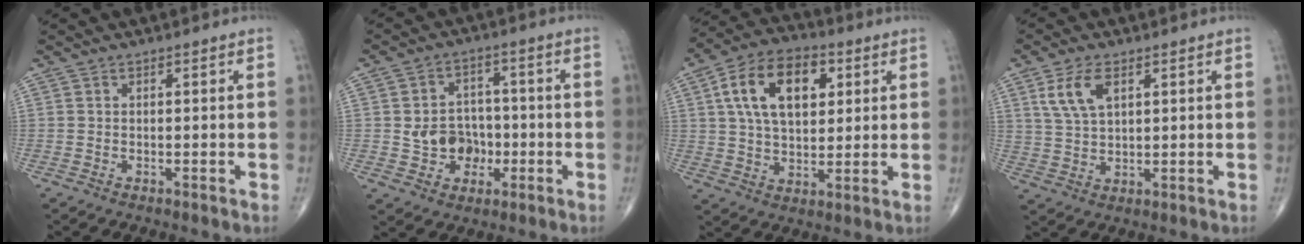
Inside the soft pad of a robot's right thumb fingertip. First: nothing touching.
{"total": 8.6, "force": [-1.5, 7.4, 4.1], "torque": [-0.027, 0.022, -0.023]}
{"total": 16.0, "force": [4.9, 9.5, 11.9], "torque": [-0.184, 0.002, 0.084]}
{"total": 7.3, "force": [3.2, 3.8, 5.3], "torque": [-0.102, -0.008, 0.068]}